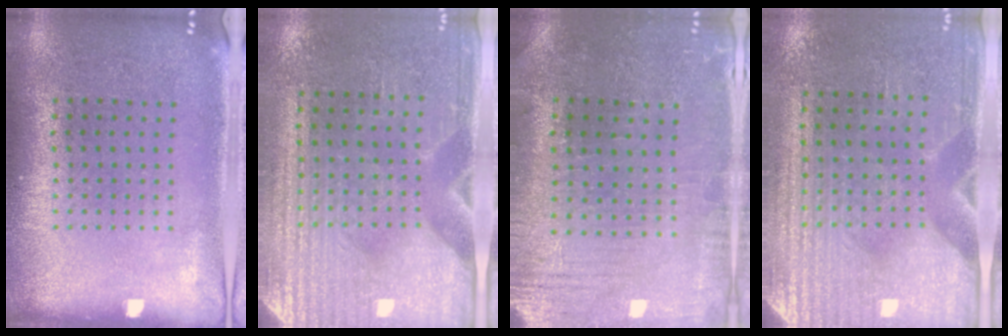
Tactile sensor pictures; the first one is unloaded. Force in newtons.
{"total": 3.1, "press": 2.8, "slide": 1.4}
{"total": 0.6, "press": 0.5, "slide": 0.3}
{"total": 3.1, "press": 2.8, "slide": 1.4}